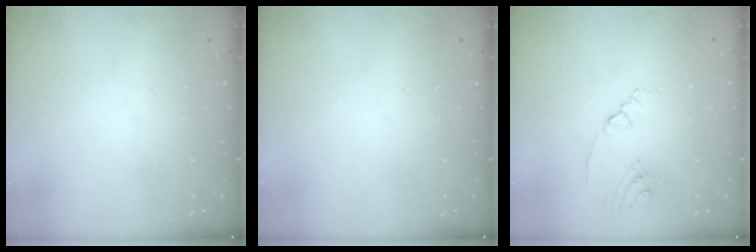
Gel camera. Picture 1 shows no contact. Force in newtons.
{"total": 0.0}
{"total": 2.4, "press": 2.0, "slide": 1.3}